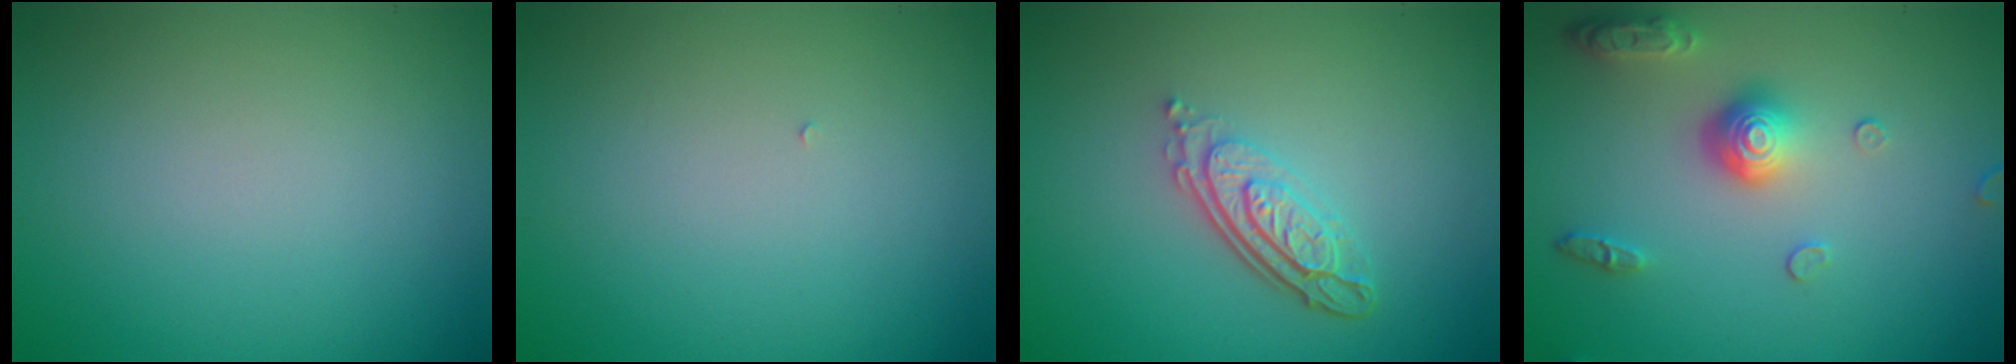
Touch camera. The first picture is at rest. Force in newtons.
{"total": 0.0}
{"total": 4.1, "press": 2.9, "slide": 2.8}
{"total": 3.8, "press": 2.9, "slide": 2.4}